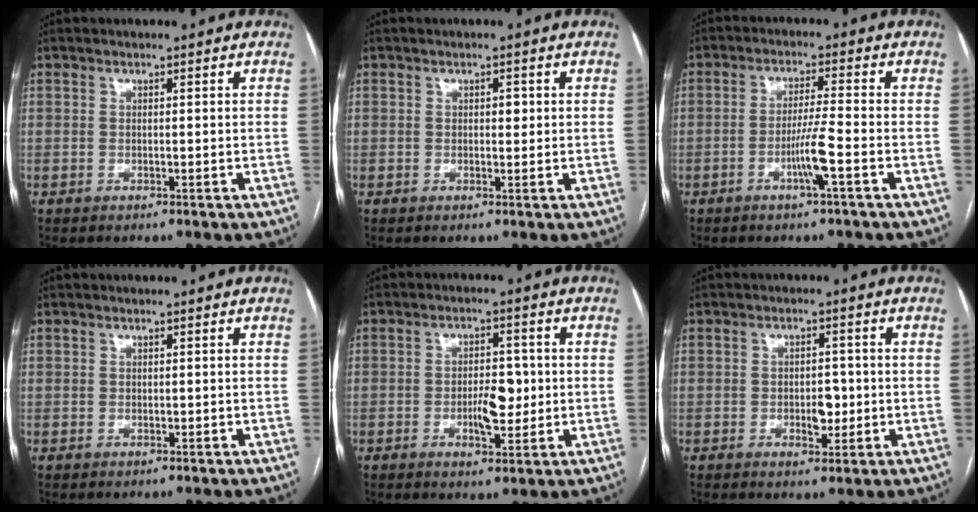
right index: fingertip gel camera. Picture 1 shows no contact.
{"total": 1.2, "force": [0.2, 0.7, 1.0], "torque": [-0.012, 0.001, 0.003]}
{"total": 5.1, "force": [-2.1, -0.7, 4.6], "torque": [-0.090, -0.006, -0.040]}
{"total": 0.0}
{"total": 5.7, "force": [-0.8, 2.3, 5.1], "torque": [-0.085, 0.002, -0.008]}
{"total": 3.7, "force": [-0.6, 2.0, 3.1], "torque": [-0.041, 0.003, -0.004]}